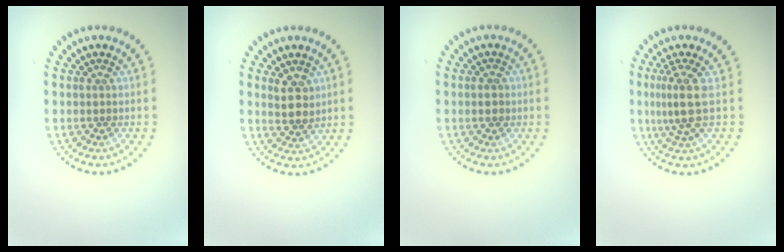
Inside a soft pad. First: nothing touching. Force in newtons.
{"total": 2.6, "press": 2.4, "slide": 0.9}
{"total": 1.7, "press": 1.7, "slide": 0.0}
{"total": 2.9, "press": 2.3, "slide": 1.9}